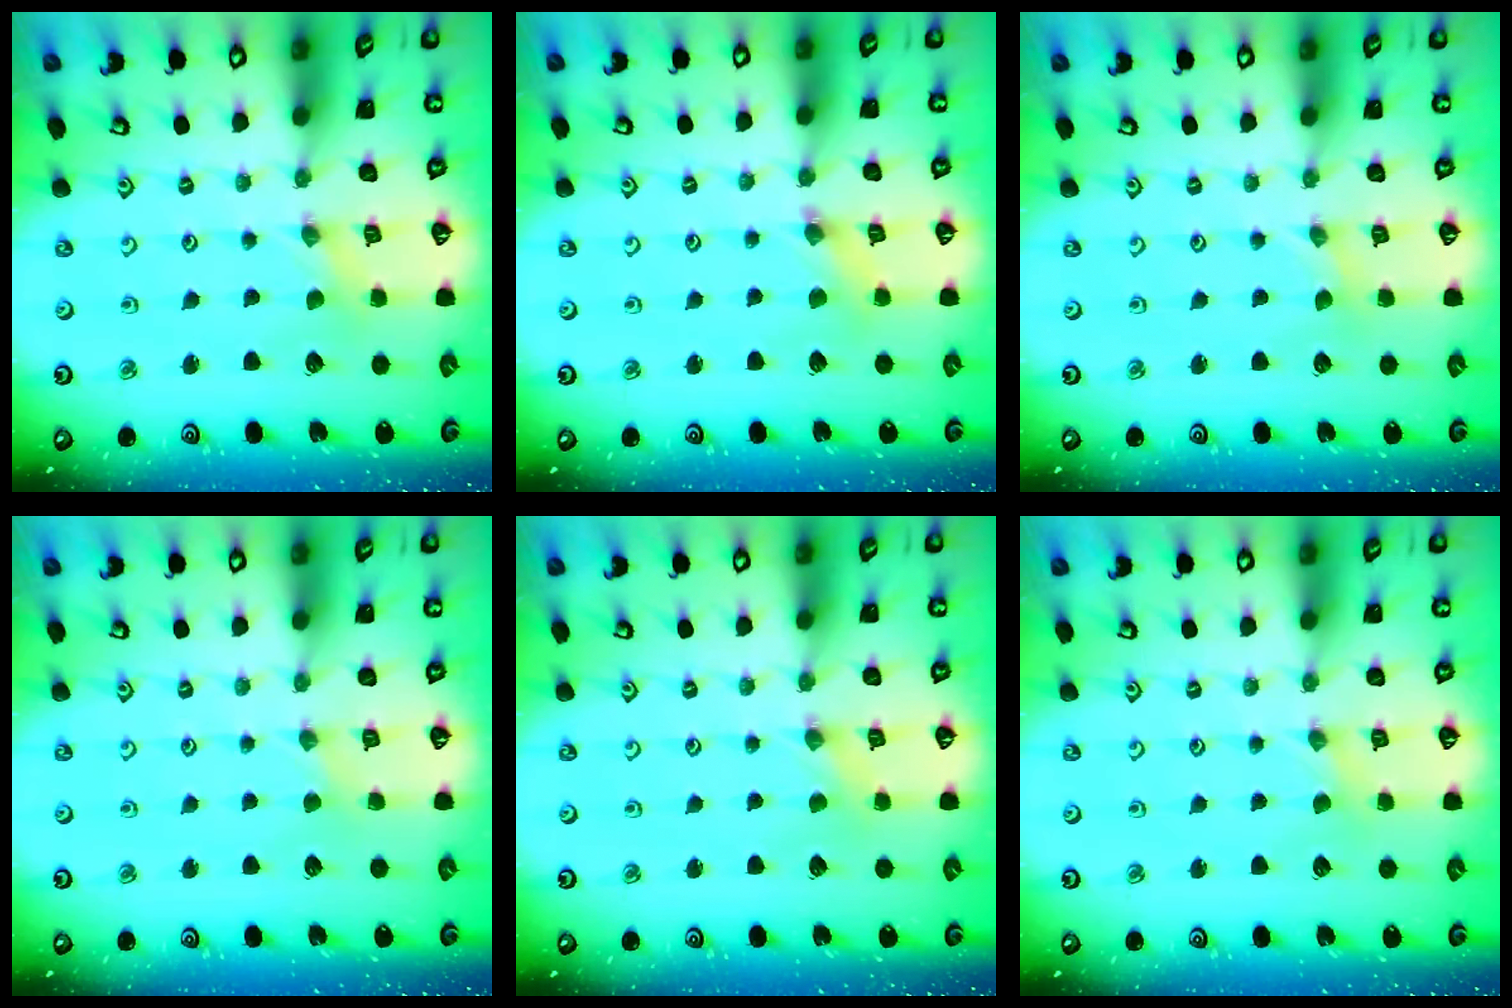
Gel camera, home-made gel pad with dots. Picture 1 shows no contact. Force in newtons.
{"total": 2.3, "press": 2.3, "slide": 0.4}
{"total": 0.0}
{"total": 1.0, "press": 1.0, "slide": 0.3}
{"total": 0.0}
{"total": 1.0, "press": 1.0, "slide": 0.1}